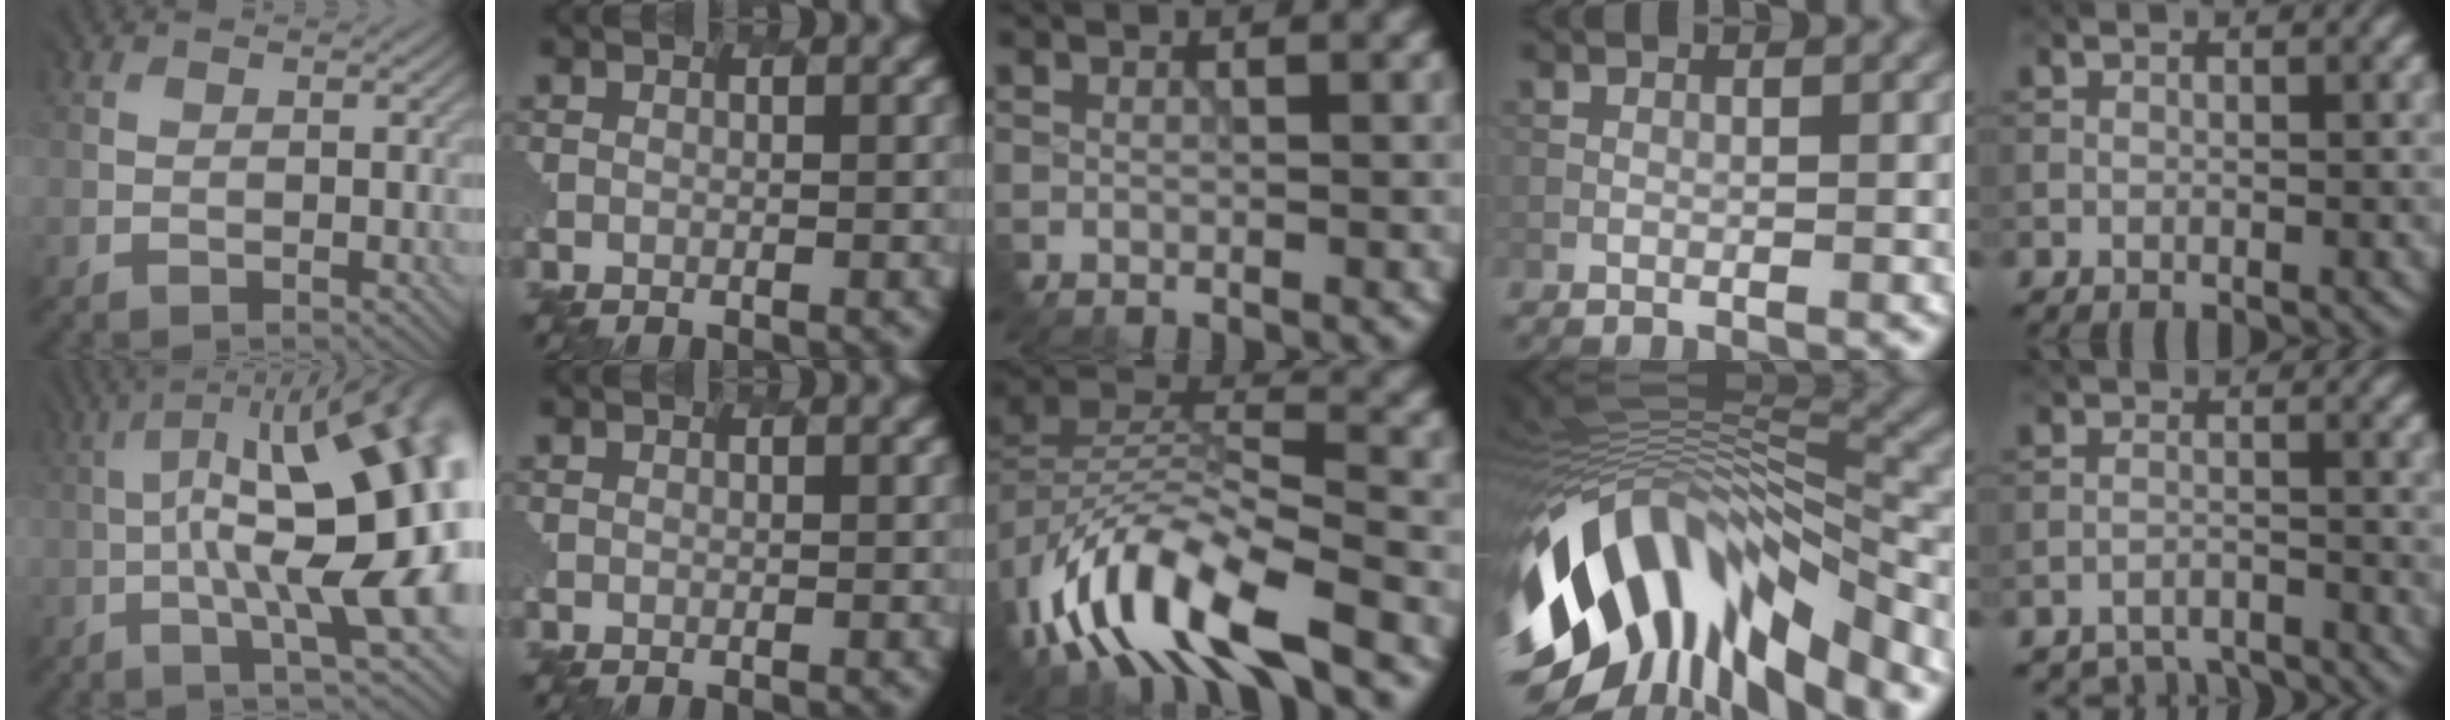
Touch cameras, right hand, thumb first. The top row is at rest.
{"thumb": {"total": 18.8, "force": [-0.4, 5.0, 18.1], "torque": [-0.248, 0.028, -0.007]}, "middle": {"total": 10.4, "force": [-6.2, 4.3, 7.3], "torque": [-0.139, 0.000, -0.124]}, "ring": {"total": 14.9, "force": [-6.7, 6.8, 11.4], "torque": [-0.221, 0.015, -0.115]}, "little": {"total": 4.8, "force": [-4.6, 1.1, 0.6], "torque": [-0.007, -0.006, -0.079]}}